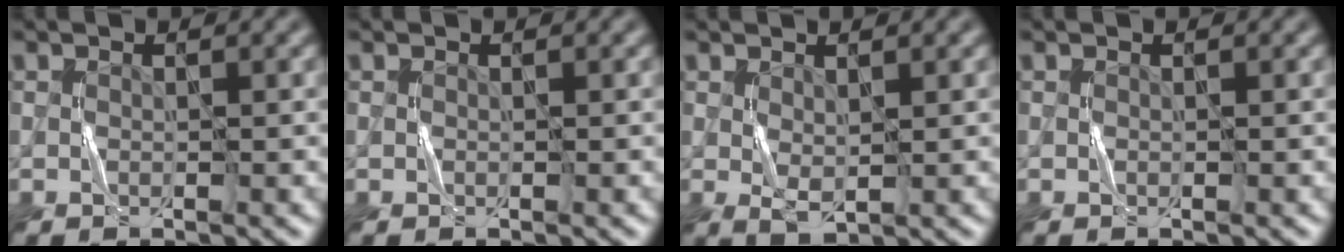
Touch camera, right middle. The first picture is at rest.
{"total": 0.0}
{"total": 1.4, "force": [0.6, 0.5, 1.2], "torque": [-0.024, -0.002, 0.016]}
{"total": 0.0}